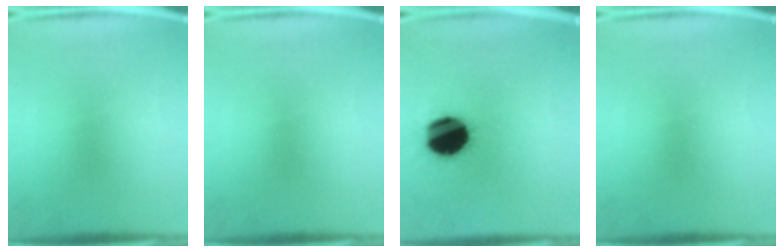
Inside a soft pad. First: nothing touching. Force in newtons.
{"total": 0.0}
{"total": 17.9}
{"total": 0.0}